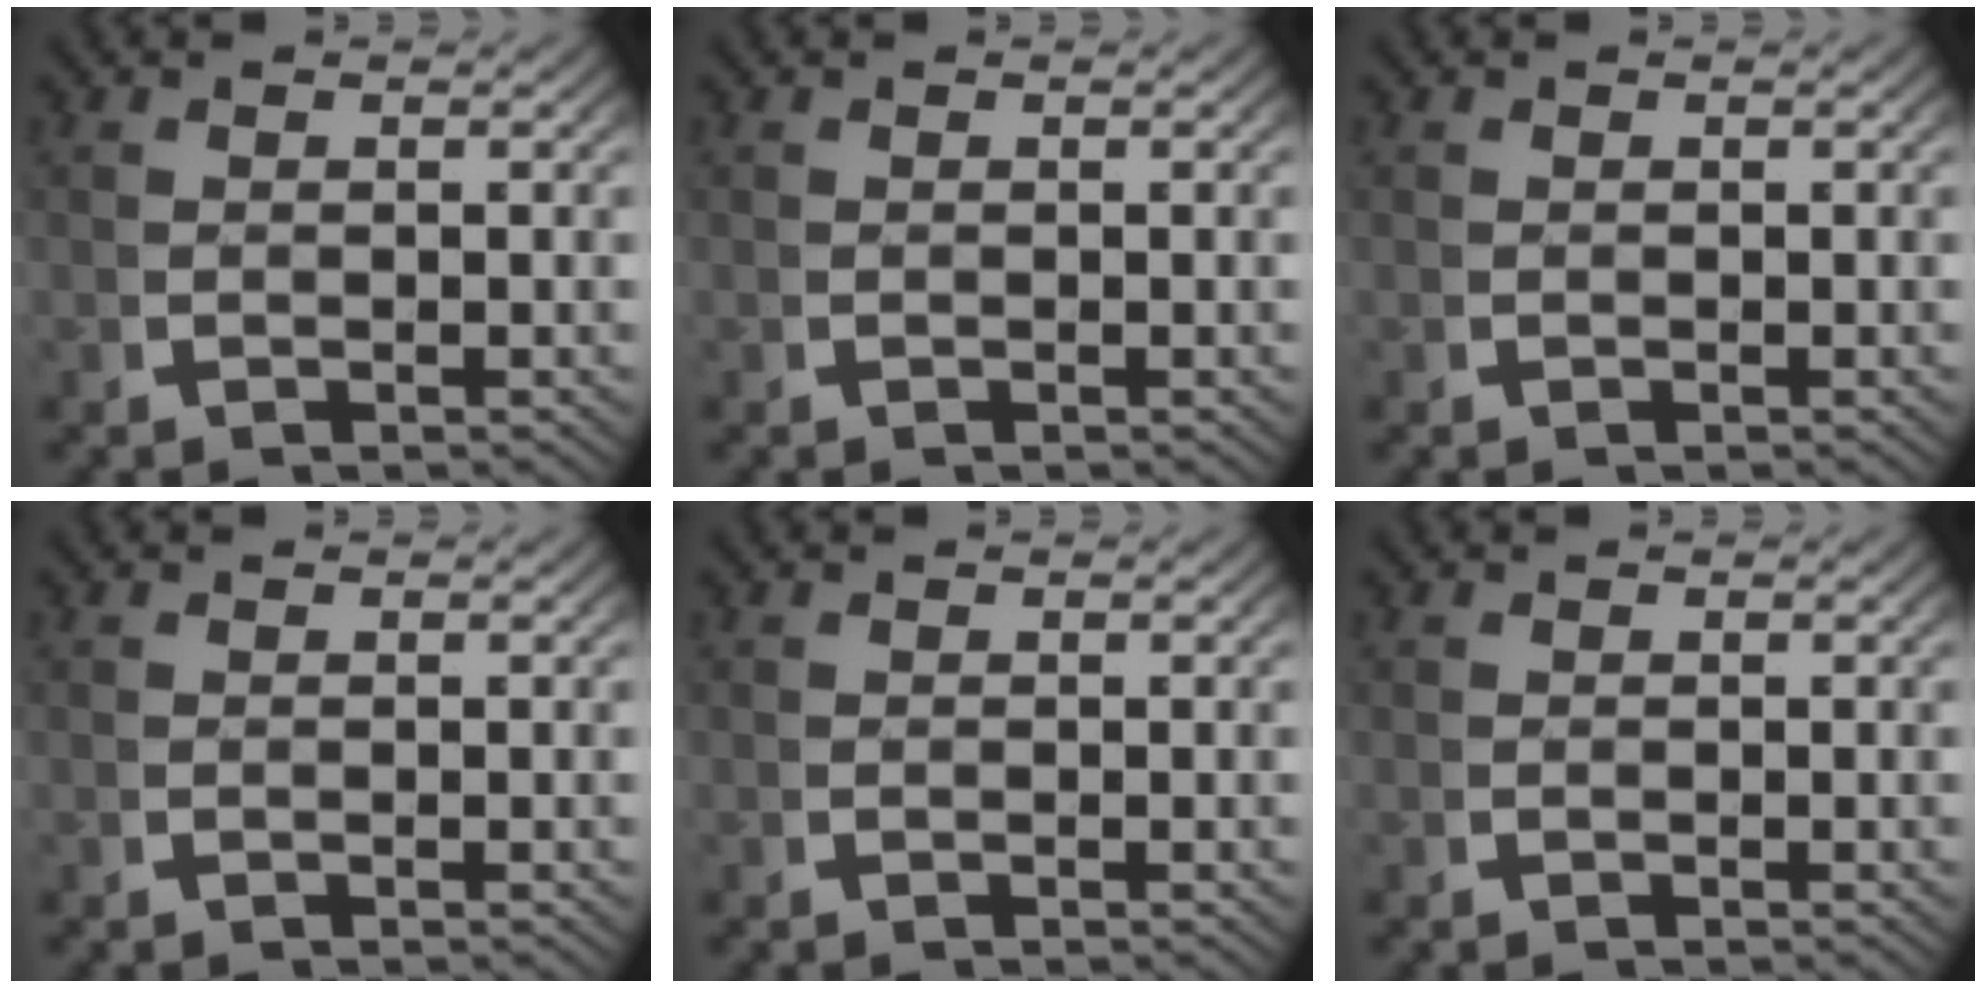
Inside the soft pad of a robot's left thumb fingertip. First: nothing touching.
{"total": 0.0}
{"total": 0.0}
{"total": 0.0}
{"total": 0.0}
{"total": 0.0}